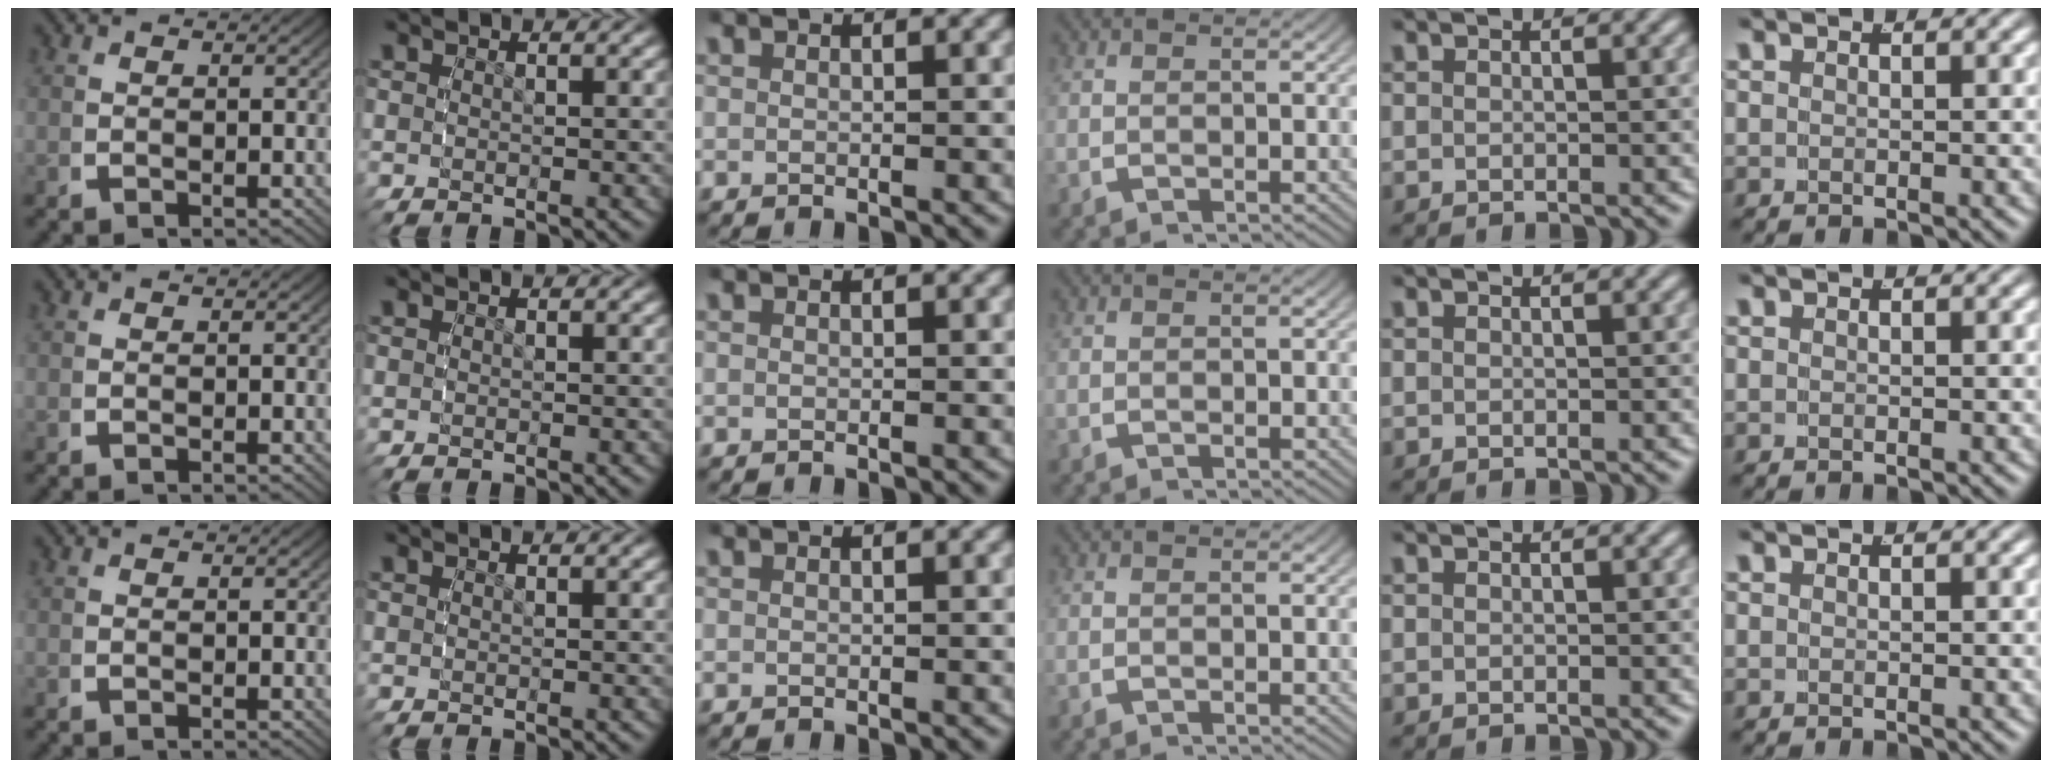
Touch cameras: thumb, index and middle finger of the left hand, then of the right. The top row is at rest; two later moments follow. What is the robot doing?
{"motion": "reach", "object": "jewelry box"}